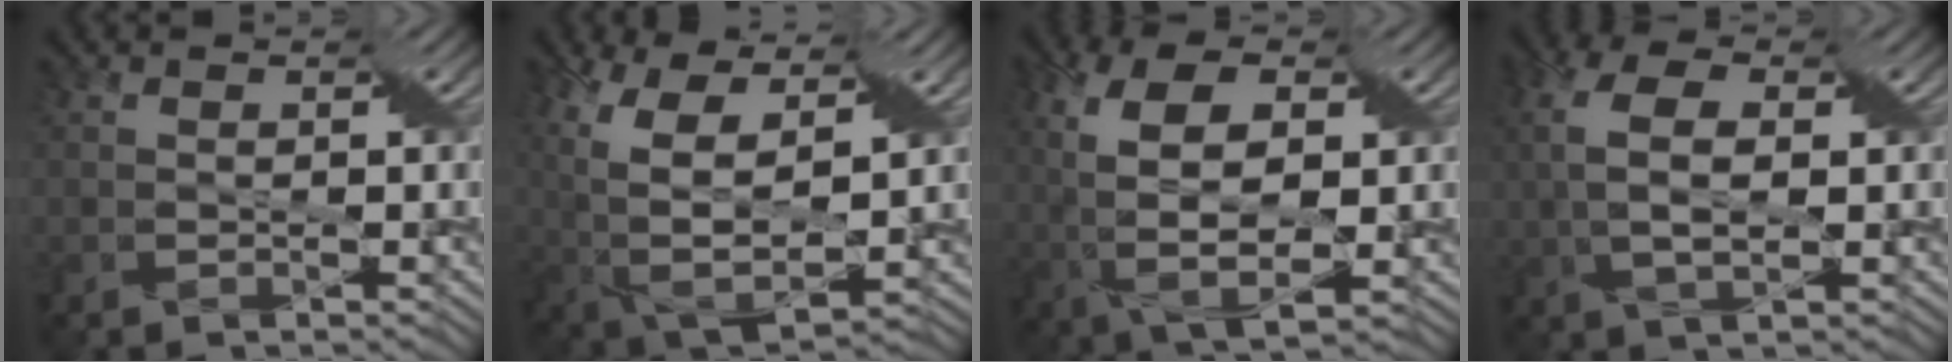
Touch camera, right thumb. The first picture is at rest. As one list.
[{"total": 14.2, "force": [3.8, 7.3, 11.5], "torque": [-0.265, -0.004, 0.078]}, {"total": 10.9, "force": [0.5, 5.8, 9.3], "torque": [-0.214, 0.003, 0.008]}, {"total": 7.0, "force": [1.0, 3.4, 6.0], "torque": [-0.143, 0.012, 0.012]}]